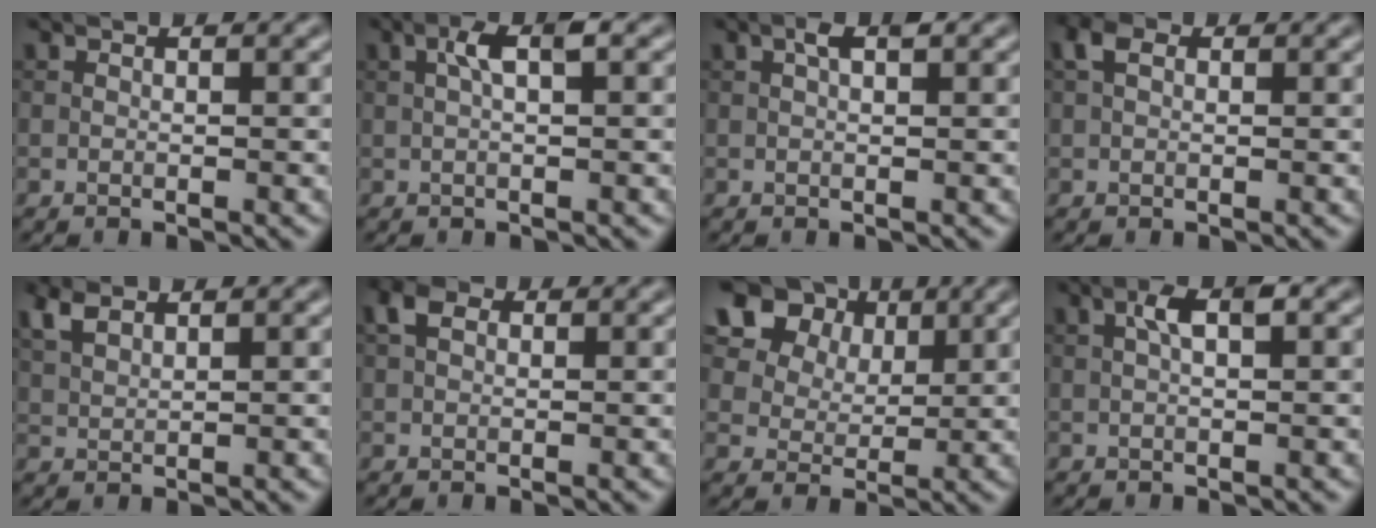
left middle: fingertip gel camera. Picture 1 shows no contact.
{"total": 2.5, "force": [0.6, 0.5, 2.3], "torque": [-0.044, 0.012, 0.008]}
{"total": 1.7, "force": [0.7, 0.5, 1.4], "torque": [-0.026, 0.005, 0.011]}
{"total": 1.9, "force": [0.7, 1.2, 1.3], "torque": [-0.025, 0.009, 0.008]}
{"total": 2.4, "force": [1.7, 0.9, 1.5], "torque": [-0.038, 0.007, 0.038]}
{"total": 2.3, "force": [0.9, 1.6, 1.4], "torque": [-0.028, 0.009, 0.011]}
{"total": 14.5, "force": [7.8, 10.5, 6.2], "torque": [-0.172, 0.024, 0.165]}
{"total": 2.6, "force": [0.7, 0.8, 2.3], "torque": [-0.042, 0.010, 0.008]}